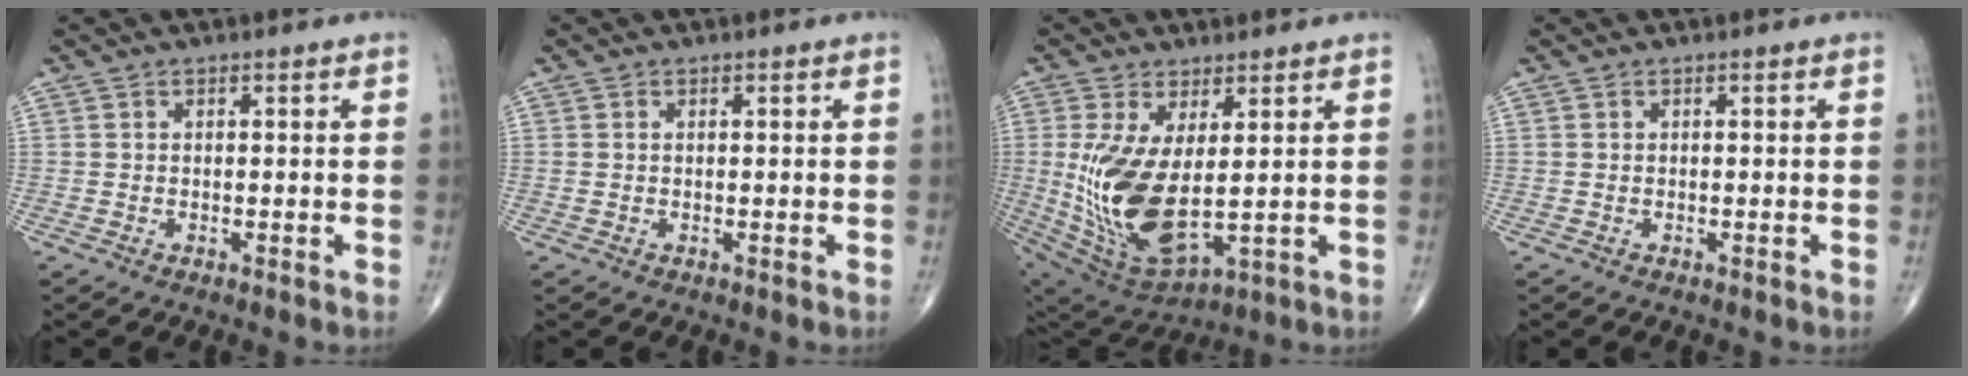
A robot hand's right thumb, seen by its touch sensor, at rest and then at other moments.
{"total": 0.5, "force": [0.1, 0.3, 0.4], "torque": [-0.012, 0.008, 0.006]}
{"total": 16.2, "force": [0.7, 7.2, 14.5], "torque": [-0.298, -0.029, 0.041]}
{"total": 0.0}